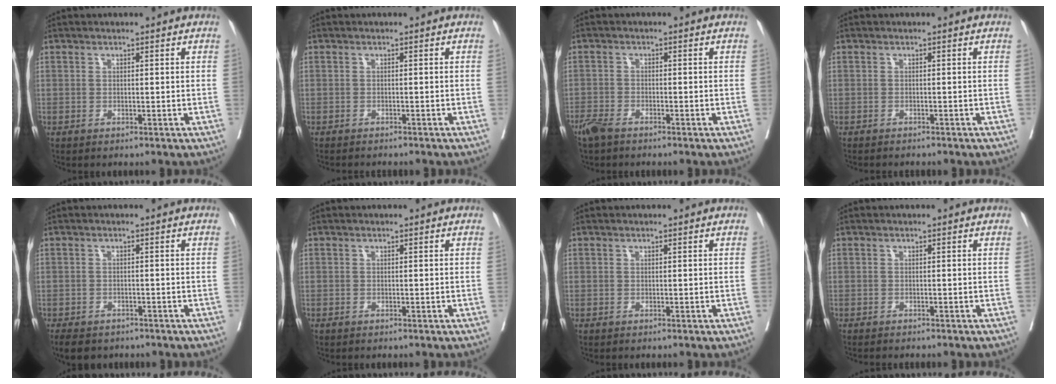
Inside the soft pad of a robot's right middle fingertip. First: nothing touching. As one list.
[{"total": 4.1, "force": [-3.7, 0.7, 1.5], "torque": [-0.018, -0.004, -0.047]}, {"total": 3.2, "force": [-2.6, 1.0, 1.5], "torque": [-0.031, -0.004, -0.051]}, {"total": 3.7, "force": [-3.3, 0.7, 1.4], "torque": [-0.017, -0.003, -0.040]}, {"total": 7.1, "force": [-5.6, 3.5, 2.7], "torque": [-0.044, -0.004, -0.075]}, {"total": 0.0}, {"total": 0.0}, {"total": 3.3, "force": [-2.9, 0.6, 1.4], "torque": [-0.018, -0.005, -0.034]}]